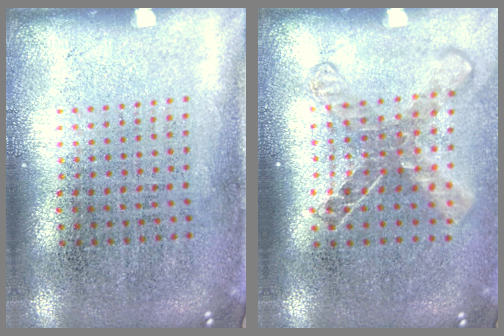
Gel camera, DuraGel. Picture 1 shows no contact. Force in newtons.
{"total": 1.7, "press": 1.3, "slide": 1.0}